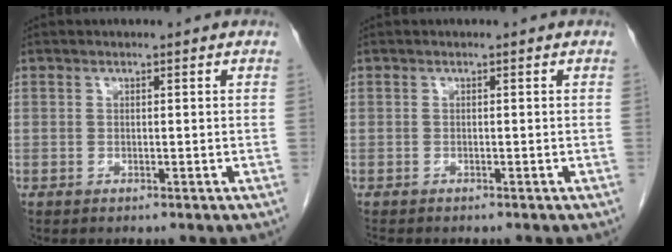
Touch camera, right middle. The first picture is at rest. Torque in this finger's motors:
{"motor_torque": [0.11, -0.03, -0.02, 0.00]}